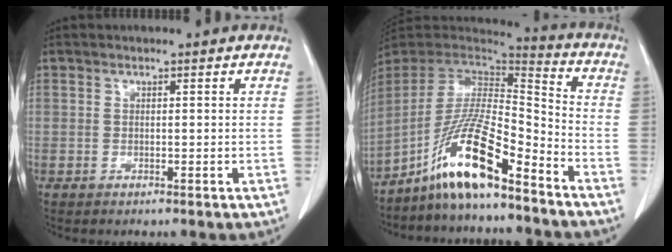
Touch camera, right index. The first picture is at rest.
{"total": 14.4, "force": [-9.9, 1.3, 10.4], "torque": [-0.199, 0.002, -0.183]}